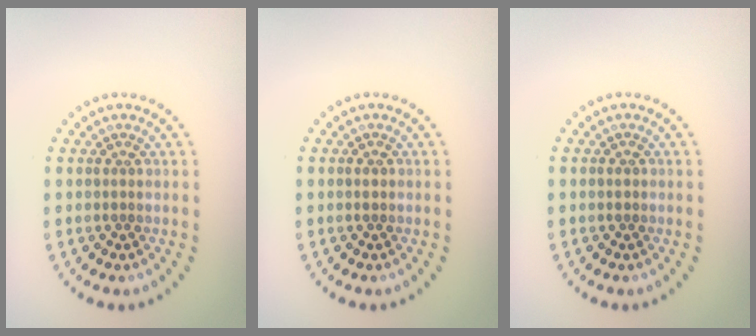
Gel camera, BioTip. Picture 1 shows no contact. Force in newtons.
{"total": 0.8, "press": 0.8, "slide": 0.1}
{"total": 0.8, "press": 0.8, "slide": 0.1}